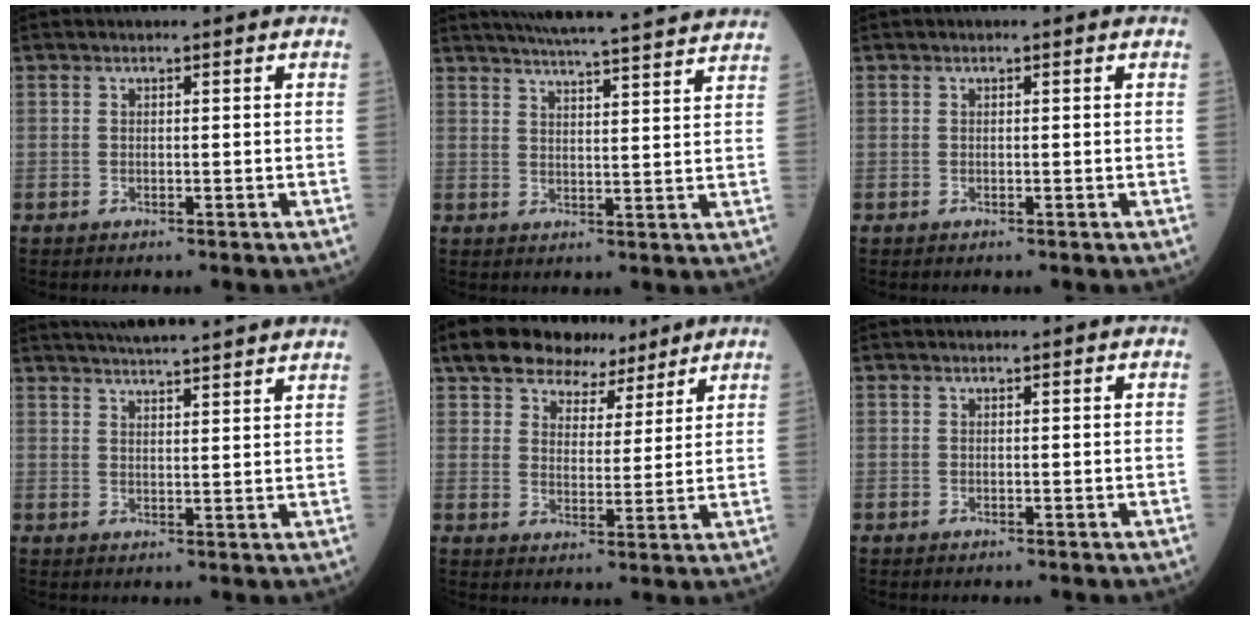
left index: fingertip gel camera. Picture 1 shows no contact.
{"total": 20.5, "force": [19.1, -0.3, 7.6], "torque": [-0.121, -0.009, 0.241]}
{"total": 0.0}
{"total": 14.9, "force": [13.7, 0.3, 5.9], "torque": [-0.098, 0.017, 0.182]}
{"total": 10.3, "force": [8.1, 5.1, 3.9], "torque": [-0.056, 0.028, 0.128]}
{"total": 0.0}